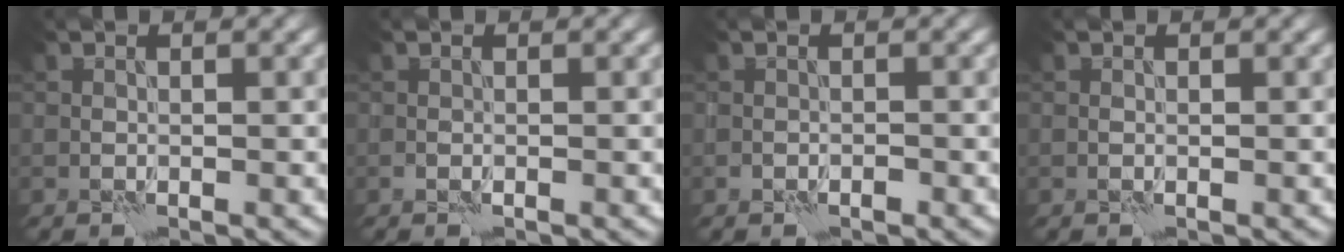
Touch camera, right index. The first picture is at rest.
{"total": 0.8, "force": [-0.5, 0.3, 0.6], "torque": [-0.013, 0.000, -0.010]}
{"total": 1.2, "force": [-0.8, 0.6, 0.8], "torque": [-0.014, 0.001, -0.016]}
{"total": 0.0}